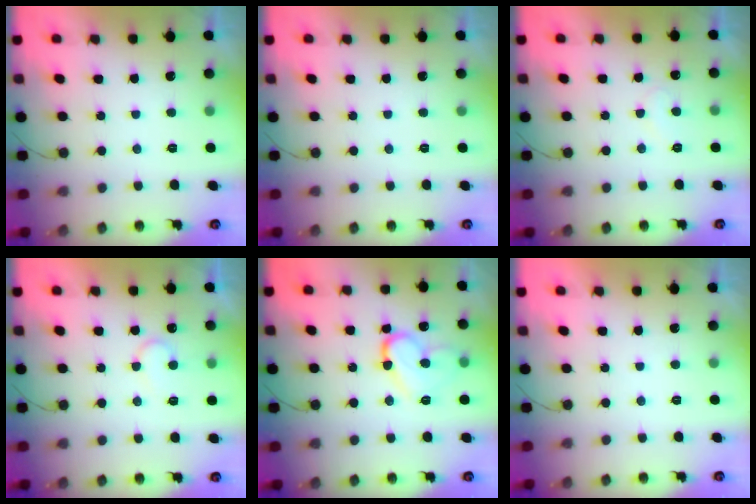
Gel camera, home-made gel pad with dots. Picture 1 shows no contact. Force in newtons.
{"total": 0.0}
{"total": 6.8, "press": 6.8, "slide": 0.6}
{"total": 6.3, "press": 6.3, "slide": 0.5}
{"total": 13.4, "press": 13.3, "slide": 1.6}
{"total": 1.7, "press": 1.7, "slide": 0.1}